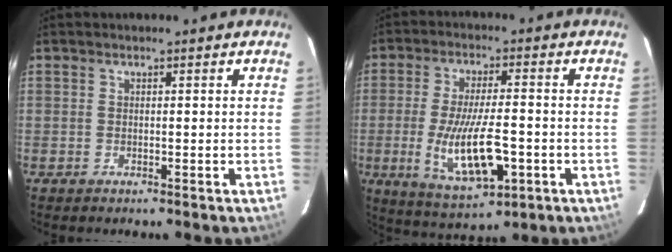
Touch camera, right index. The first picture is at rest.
{"total": 13.8, "force": [-3.7, 4.2, 12.6], "torque": [-0.245, -0.024, -0.052]}